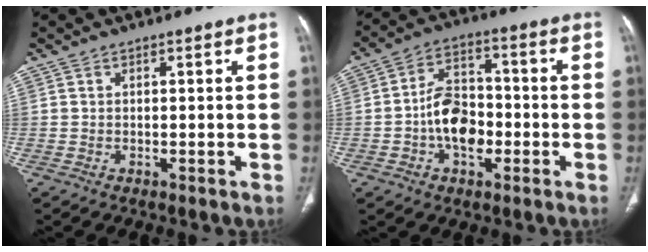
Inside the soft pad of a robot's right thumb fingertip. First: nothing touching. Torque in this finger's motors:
{"motor_torque": [2.63, 2.33, 1.31, -1.04, 0.11]}